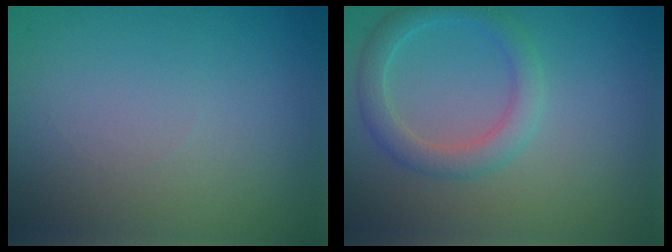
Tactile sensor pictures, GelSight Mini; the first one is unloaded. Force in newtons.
{"total": 2.8, "press": 2.8, "slide": 0.0}